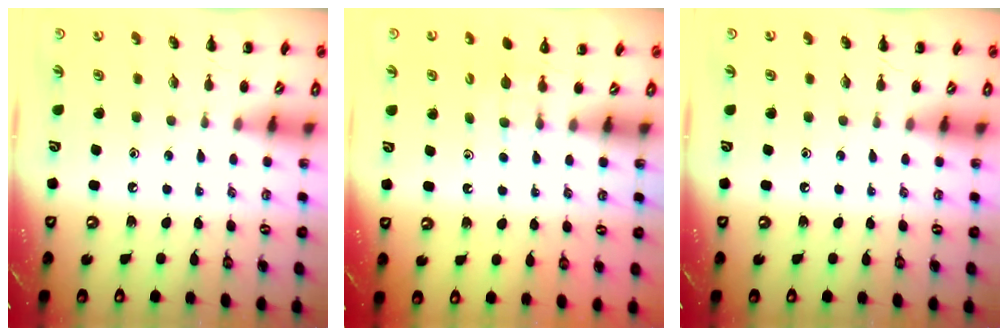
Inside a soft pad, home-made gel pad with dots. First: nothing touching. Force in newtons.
{"total": 3.5, "press": 3.3, "slide": 1.2}
{"total": 0.0}